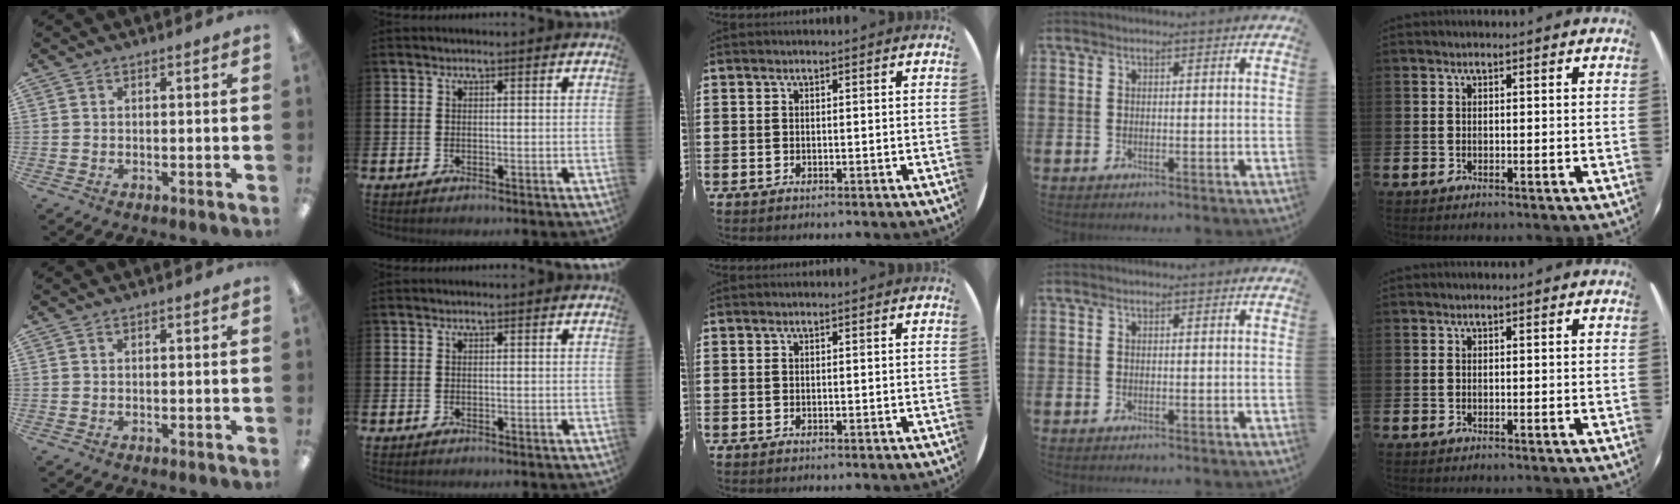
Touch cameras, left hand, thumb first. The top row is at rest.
{}